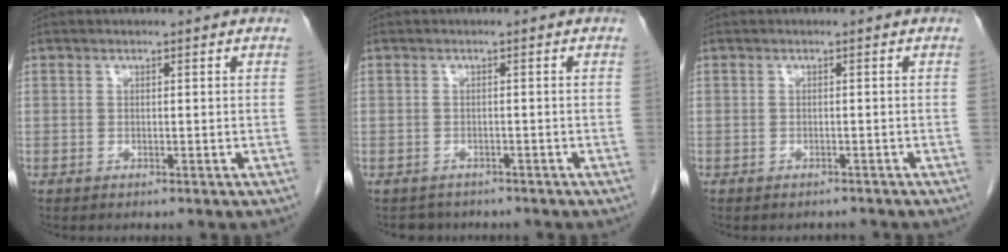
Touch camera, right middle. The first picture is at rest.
{"total": 2.9, "force": [-2.5, 1.4, 0.0], "torque": [-0.004, 0.000, -0.035]}
{"total": 2.0, "force": [-1.9, 0.6, 0.3], "torque": [-0.008, -0.003, -0.024]}